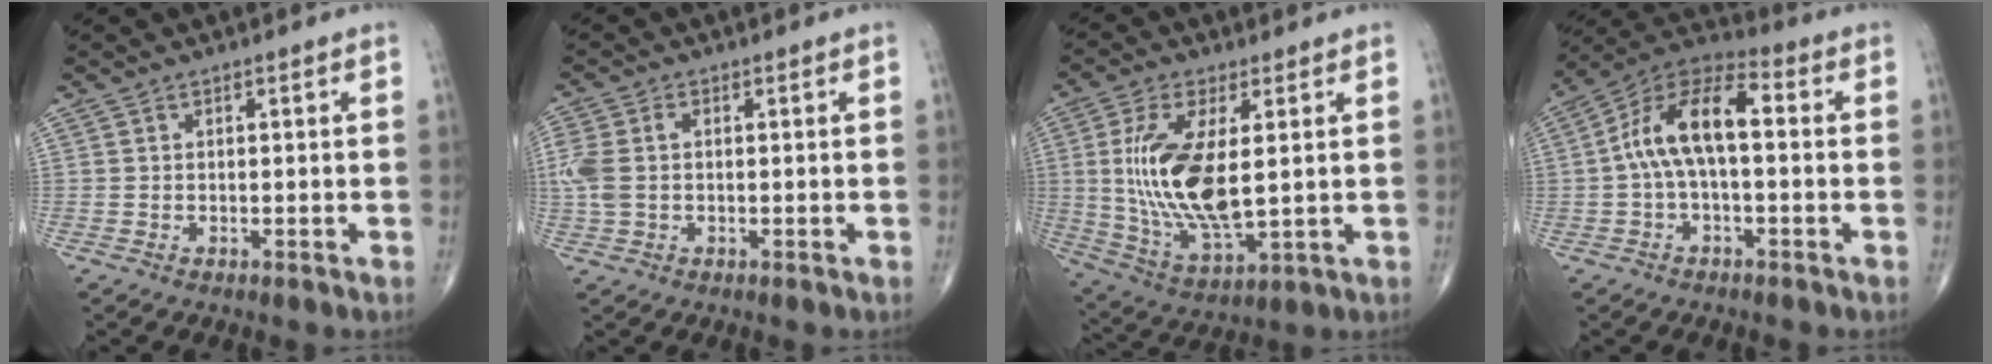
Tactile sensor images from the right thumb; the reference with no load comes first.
{"total": 6.2, "force": [0.2, 4.0, 4.8], "torque": [-0.138, 0.018, 0.005]}
{"total": 16.6, "force": [1.7, 6.9, 15.1], "torque": [-0.306, -0.022, 0.043]}
{"total": 12.6, "force": [0.3, 5.9, 11.2], "torque": [-0.206, 0.048, -0.006]}